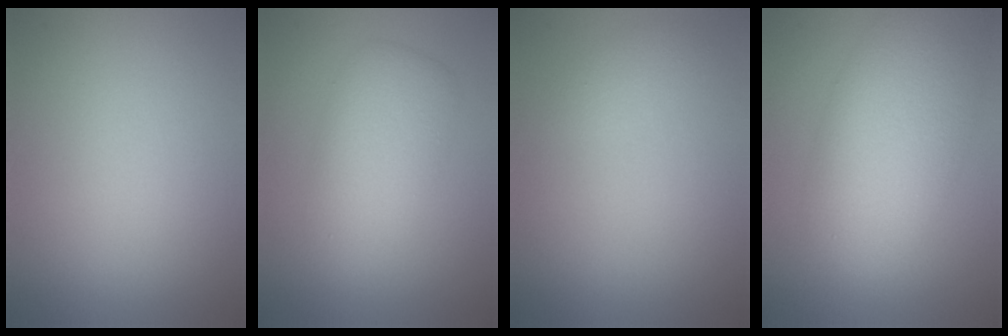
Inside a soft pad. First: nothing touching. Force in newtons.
{"total": 4.4, "press": 4.4, "slide": 0.1}
{"total": 1.1, "press": 1.1, "slide": 0.1}
{"total": 8.0, "press": 8.0, "slide": 0.3}